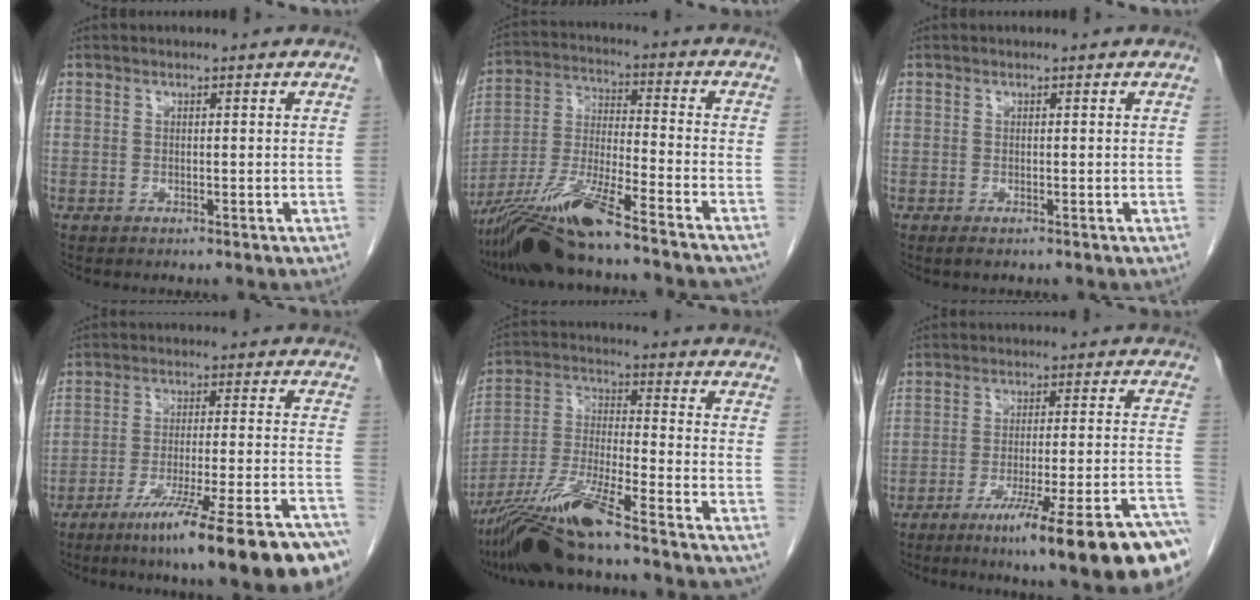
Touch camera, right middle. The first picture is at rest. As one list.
[{"total": 17.5, "force": [-14.0, 0.8, 10.5], "torque": [-0.216, -0.023, -0.250]}, {"total": 0.7, "force": [-0.4, 0.2, 0.5], "torque": [-0.012, -0.003, -0.003]}, {"total": 20.9, "force": [-15.5, 0.5, 14.0], "torque": [-0.145, 0.000, -0.234]}, {"total": 15.3, "force": [-11.9, 0.4, 9.5], "torque": [-0.195, -0.023, -0.215]}, {"total": 19.1, "force": [-12.9, 0.0, 14.0], "torque": [-0.135, 0.004, -0.191]}]